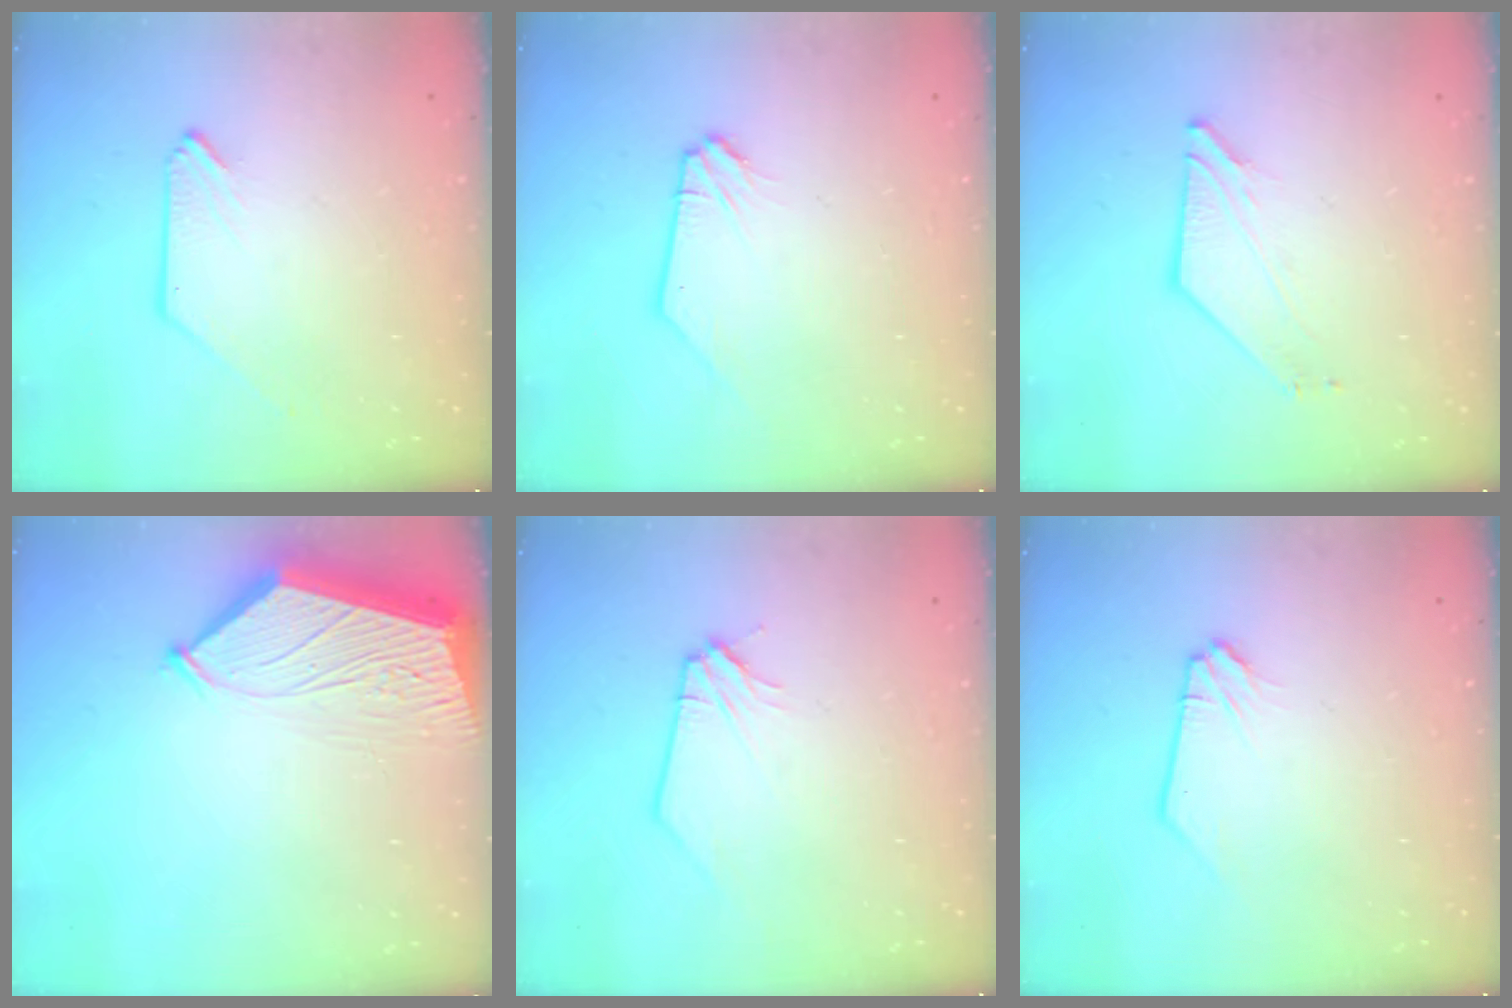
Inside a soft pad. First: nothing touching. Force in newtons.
{"total": 0.8, "press": 0.7, "slide": 0.1}
{"total": 2.9, "press": 2.9, "slide": 0.2}
{"total": 7.9, "press": 7.8, "slide": 0.9}
{"total": 0.0}
{"total": 0.0}